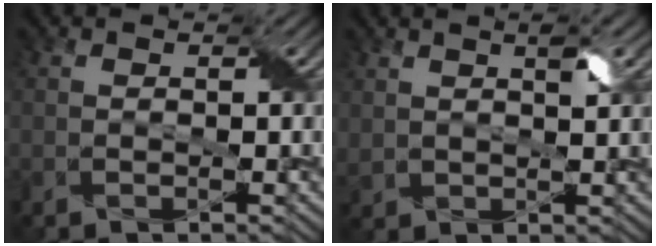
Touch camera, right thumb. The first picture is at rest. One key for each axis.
{"total": 3.8, "fx": 1.9, "fy": 1.6, "fz": 2.8, "tx": -0.066, "ty": 0.006, "tz": 0.039}